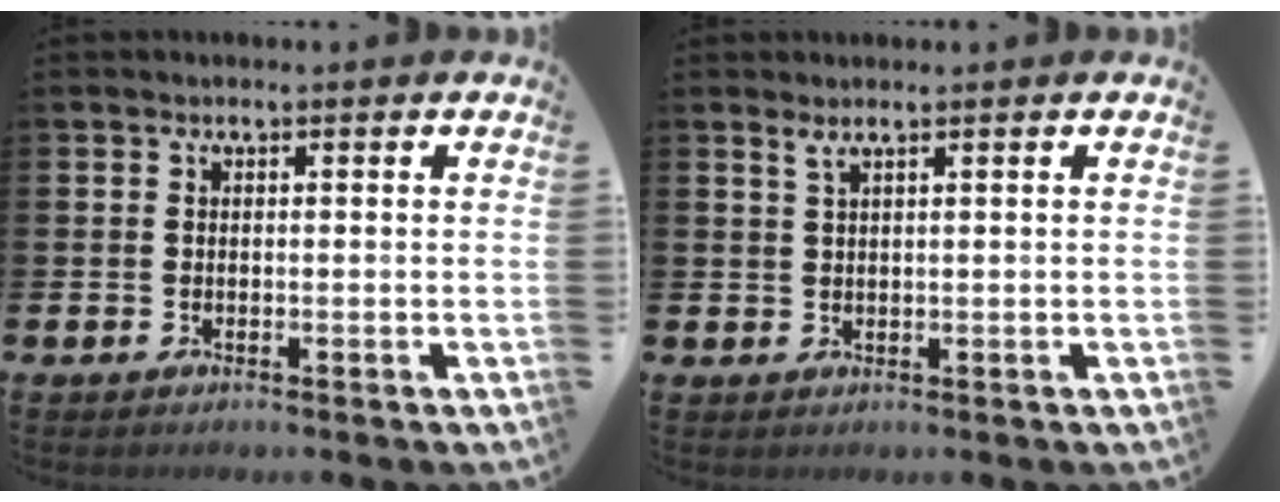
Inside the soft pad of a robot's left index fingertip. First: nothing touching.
{"total": 1.2, "force": [1.0, 0.0, 0.7], "torque": [-0.005, -0.002, 0.016]}